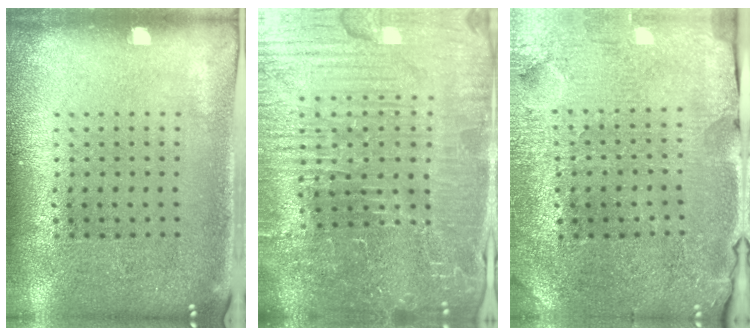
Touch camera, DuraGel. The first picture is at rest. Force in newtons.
{"total": 6.7, "press": 6.0, "slide": 3.0}
{"total": 3.8, "press": 3.7, "slide": 0.8}